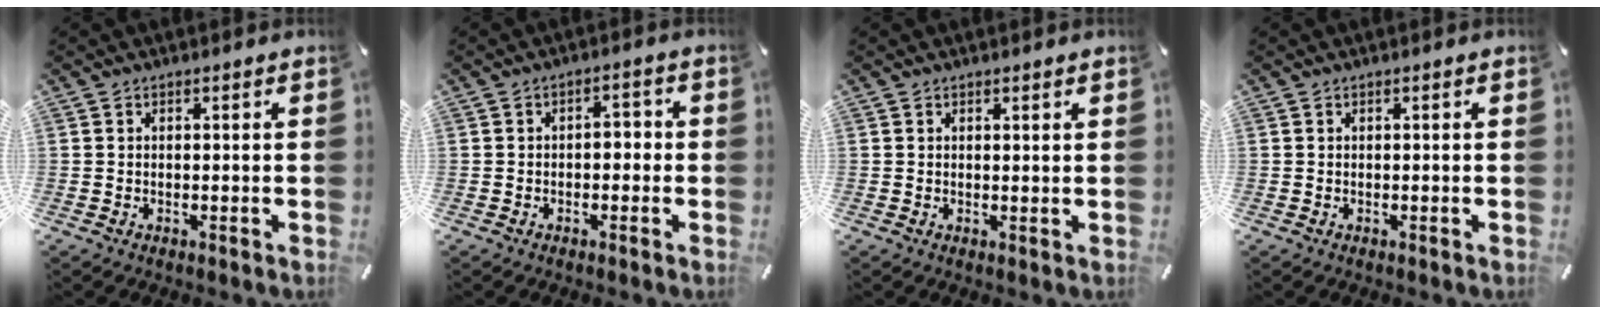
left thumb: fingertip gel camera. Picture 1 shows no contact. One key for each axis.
{"total": 2.9, "fx": -1.5, "fy": 1.8, "fz": 1.8, "tx": -0.034, "ty": 0.015, "tz": -0.031}
{"total": 0.7, "fx": 0.6, "fy": 0.1, "fz": 0.2, "tx": -0.004, "ty": -0.002, "tz": 0.012}
{"total": 0.0}